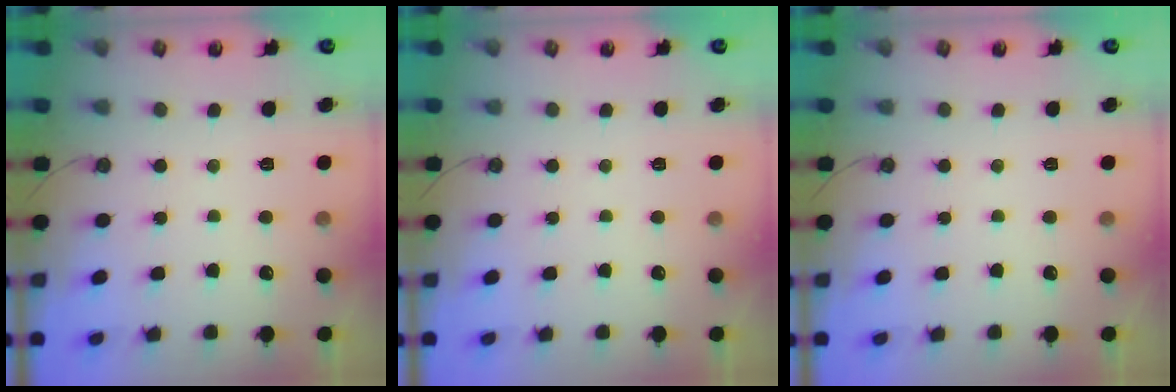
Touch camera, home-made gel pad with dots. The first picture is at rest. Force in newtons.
{"total": 0.0}
{"total": 0.0}